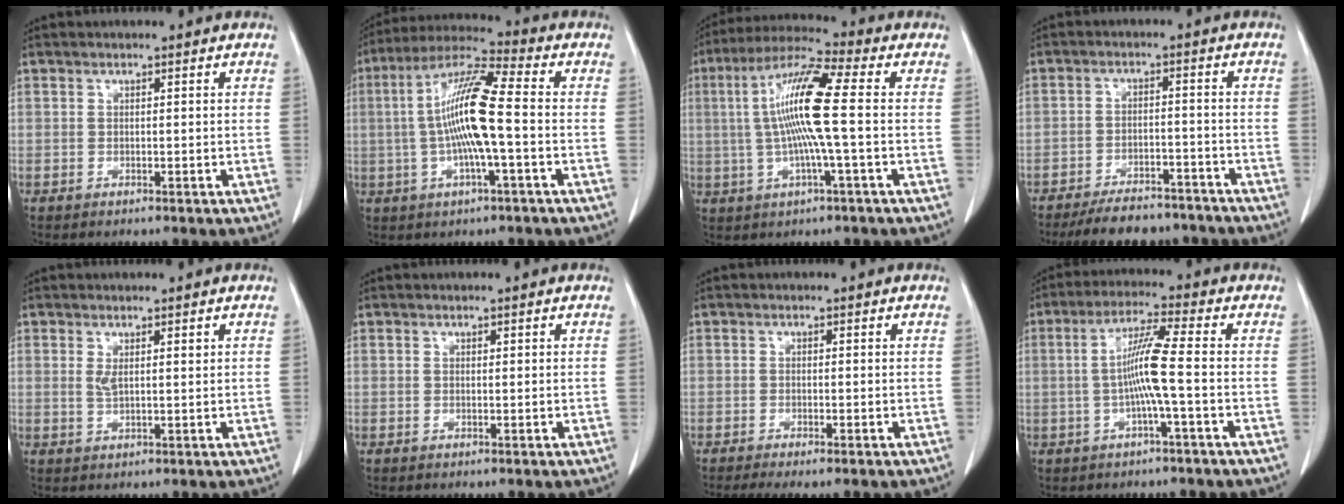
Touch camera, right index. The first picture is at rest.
{"total": 12.4, "force": [-0.8, 0.8, 12.3], "torque": [-0.241, 0.011, -0.022]}
{"total": 12.3, "force": [0.4, -0.1, 12.3], "torque": [-0.242, 0.011, 0.000]}
{"total": 10.9, "force": [-9.8, 3.5, 3.3], "torque": [-0.035, 0.003, -0.136]}
{"total": 2.2, "force": [0.9, 0.6, 1.9], "torque": [-0.037, 0.002, 0.021]}
{"total": 0.0}
{"total": 3.8, "force": [-3.0, 0.3, 2.3], "torque": [-0.032, -0.009, -0.047]}
{"total": 7.1, "force": [-1.0, -0.9, 7.0], "torque": [-0.138, 0.007, -0.019]}